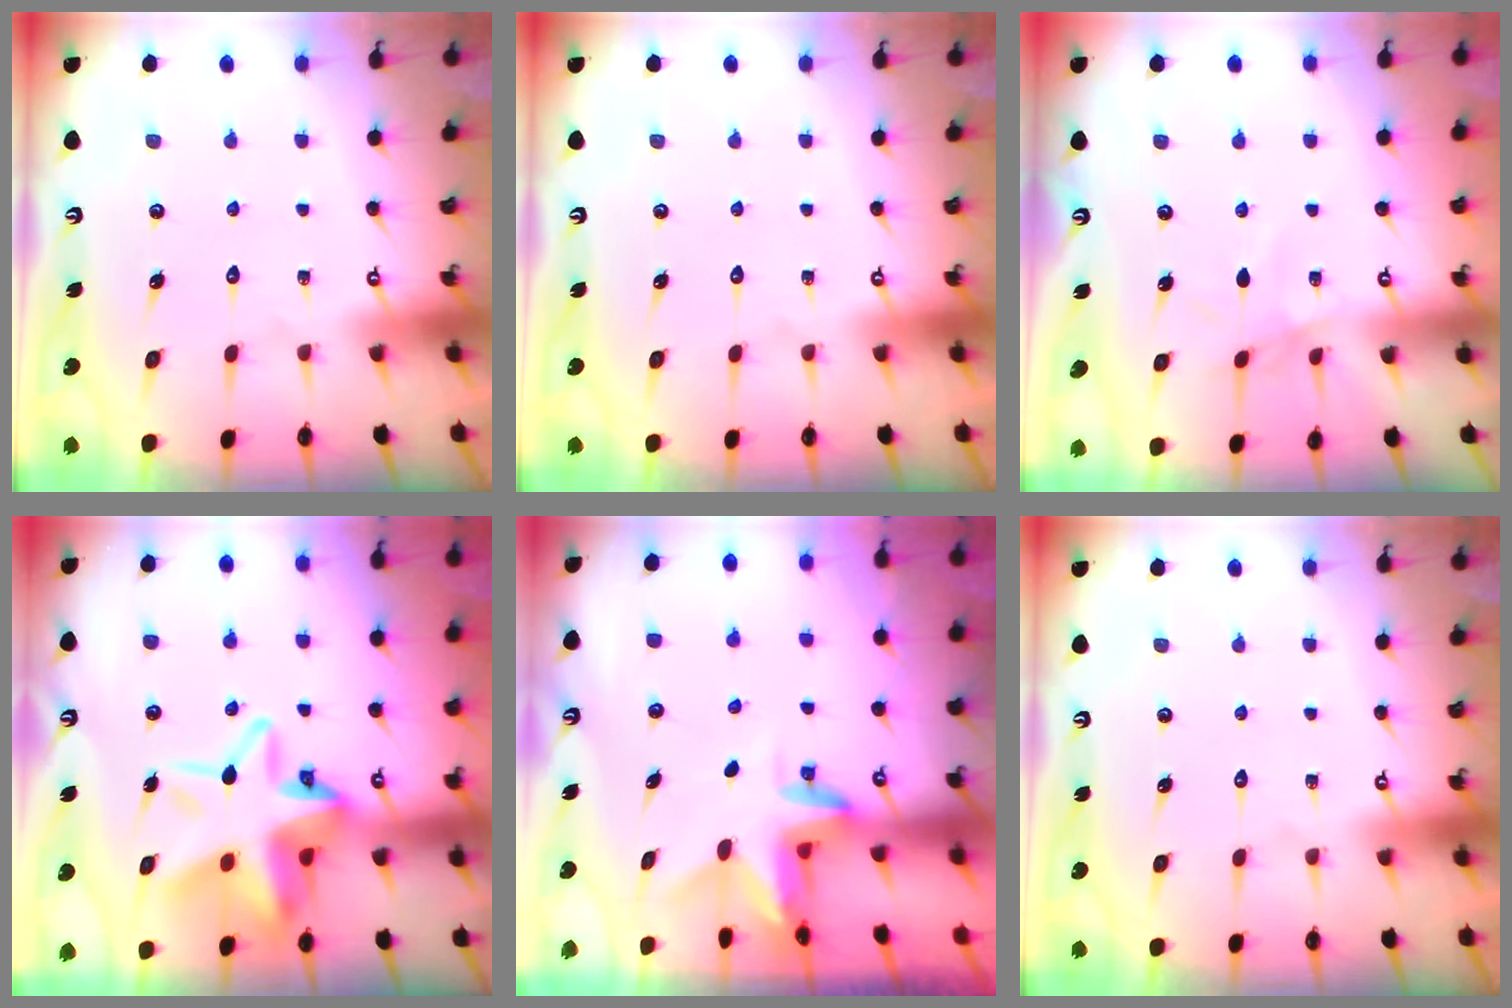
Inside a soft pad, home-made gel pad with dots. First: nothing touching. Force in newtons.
{"total": 0.0}
{"total": 2.7, "press": 2.7, "slide": 0.5}
{"total": 14.4, "press": 14.0, "slide": 3.6}
{"total": 3.0, "press": 3.0, "slide": 0.2}
{"total": 0.0}